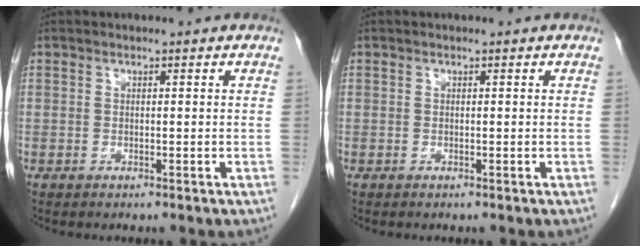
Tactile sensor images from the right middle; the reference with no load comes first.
{"total": 0.0}